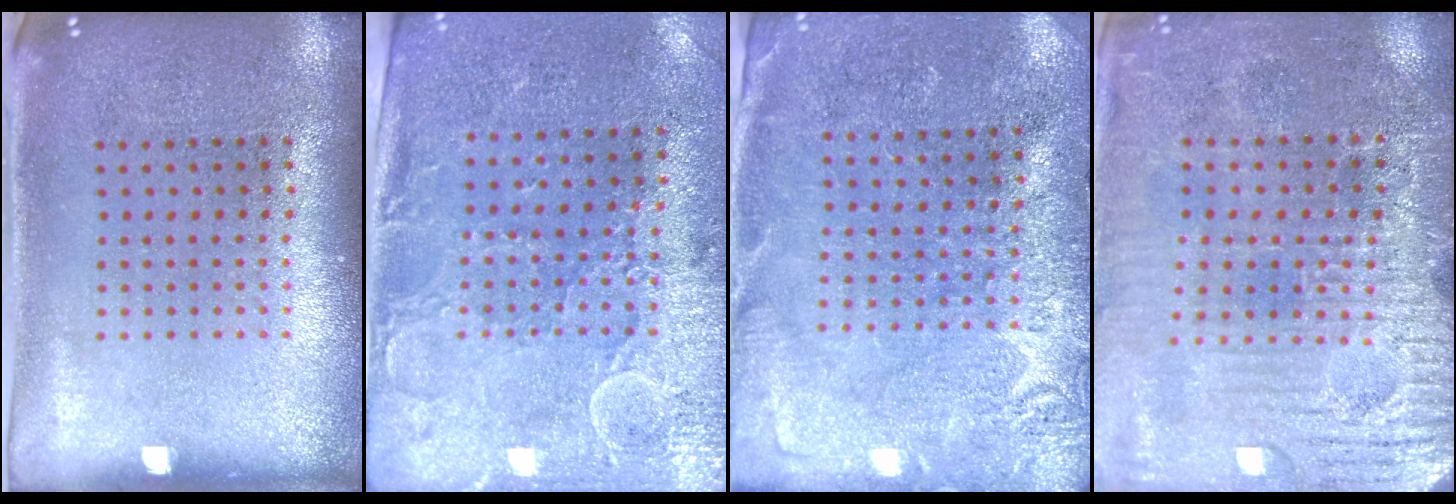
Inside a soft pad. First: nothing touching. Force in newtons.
{"total": 2.9, "press": 2.5, "slide": 1.5}
{"total": 2.7, "press": 2.7, "slide": 0.4}
{"total": 3.5, "press": 3.4, "slide": 0.6}